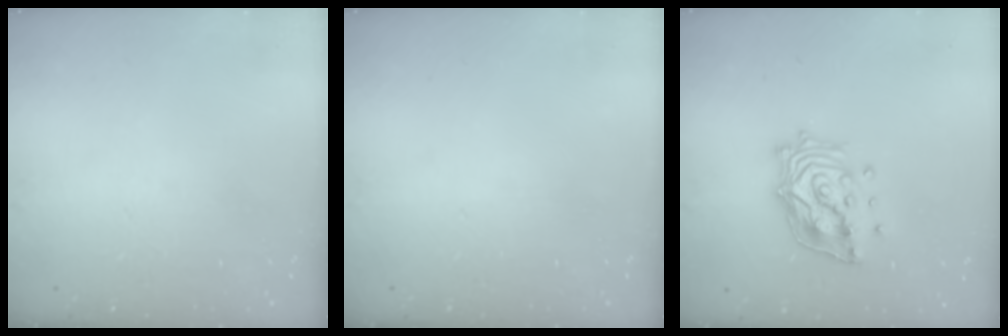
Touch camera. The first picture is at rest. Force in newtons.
{"total": 0.0}
{"total": 14.8, "press": 14.6, "slide": 2.2}